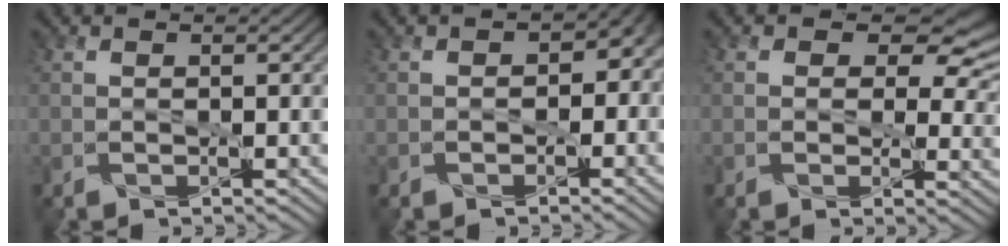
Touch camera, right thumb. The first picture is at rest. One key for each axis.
{"total": 3.3, "fx": -0.6, "fy": 2.8, "fz": 1.7, "tx": -0.008, "ty": -0.013, "tz": -0.009}
{"total": 7.6, "fx": 2.9, "fy": 5.2, "fz": 4.6, "tx": -0.058, "ty": -0.009, "tz": 0.038}